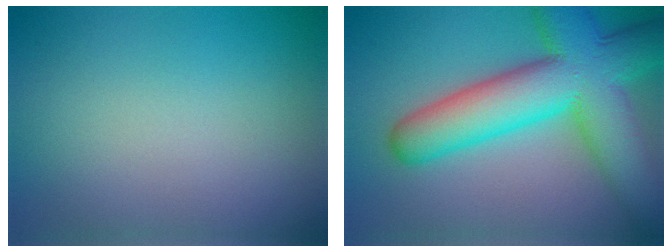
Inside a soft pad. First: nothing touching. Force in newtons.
{"total": 12.6, "press": 12.6, "slide": 0.6}